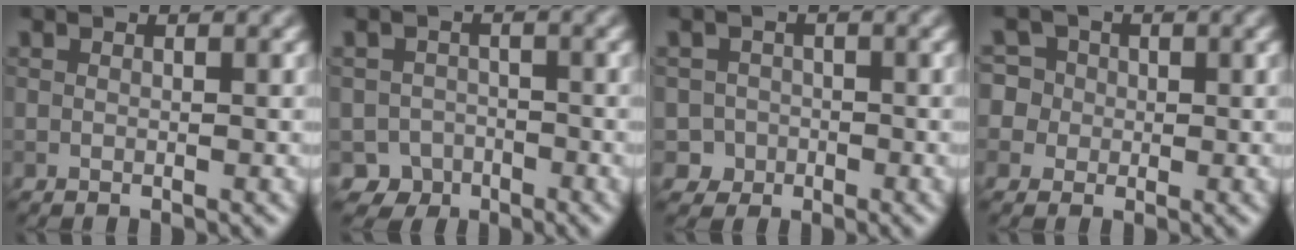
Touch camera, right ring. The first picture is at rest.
{"total": 3.2, "force": [-2.0, 2.5, 0.1], "torque": [0.018, 0.002, -0.032]}
{"total": 2.6, "force": [-1.1, 2.4, -0.1], "torque": [0.030, 0.004, -0.020]}
{"total": 5.9, "force": [1.3, 5.4, 1.9], "torque": [-0.028, 0.044, -0.007]}